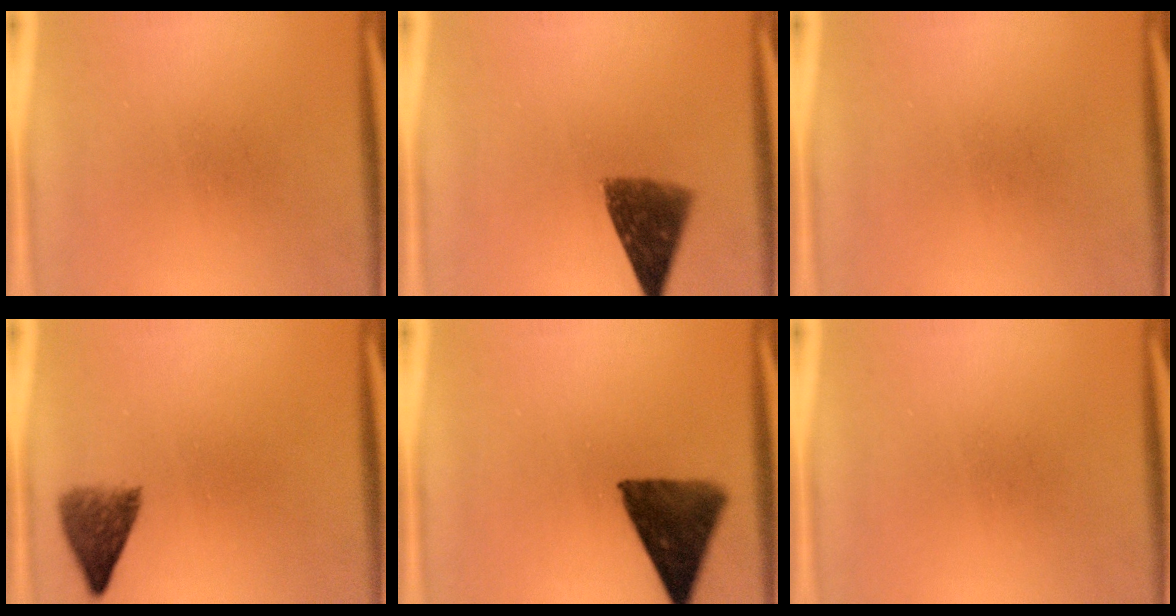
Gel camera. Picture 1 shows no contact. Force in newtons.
{"total": 7.8}
{"total": 0.0}
{"total": 4.5}
{"total": 11.0}
{"total": 0.0}